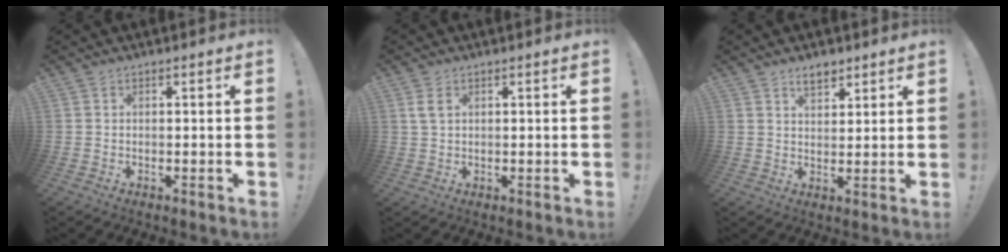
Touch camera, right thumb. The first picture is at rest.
{"total": 3.1, "force": [1.6, 1.5, 2.2], "torque": [-0.038, 0.001, 0.028]}
{"total": 5.1, "force": [3.7, 2.6, 2.3], "torque": [-0.030, -0.015, 0.065]}